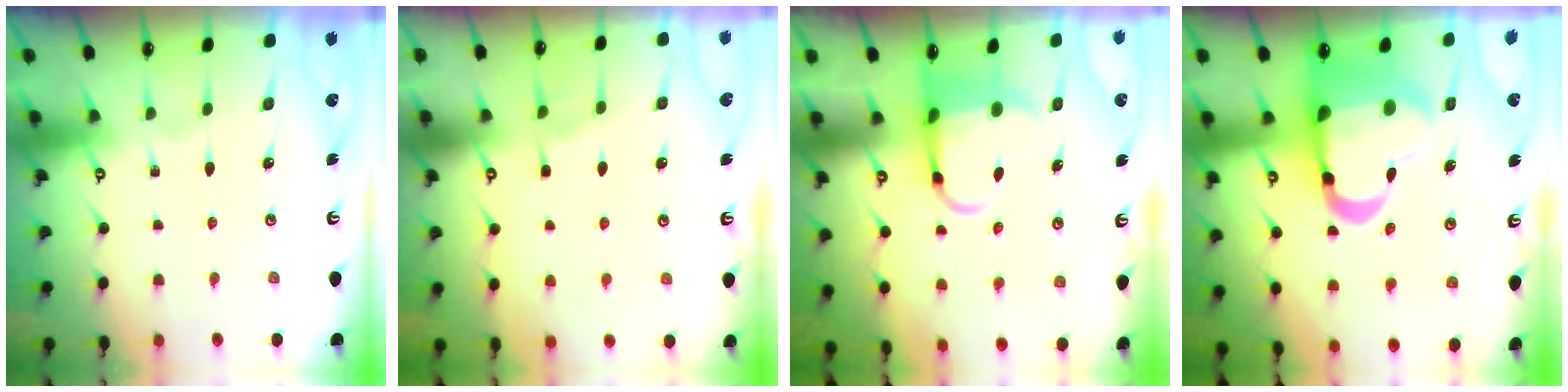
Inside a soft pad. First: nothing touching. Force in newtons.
{"total": 3.2, "press": 3.2, "slide": 0.5}
{"total": 5.7, "press": 5.6, "slide": 1.2}
{"total": 18.0, "press": 17.5, "slide": 4.0}